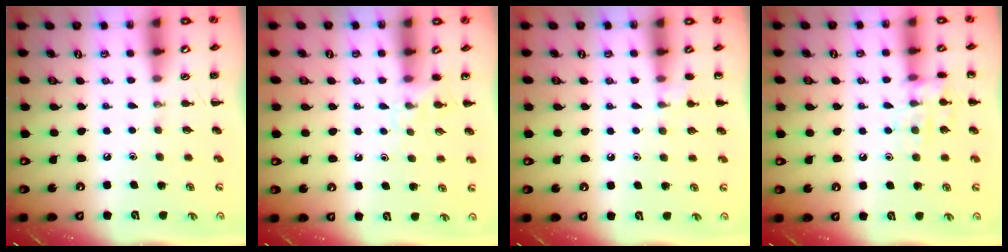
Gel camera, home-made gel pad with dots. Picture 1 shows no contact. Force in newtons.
{"total": 5.3, "press": 5.1, "slide": 1.6}
{"total": 6.0, "press": 5.7, "slide": 1.9}
{"total": 9.9, "press": 9.8, "slide": 1.2}